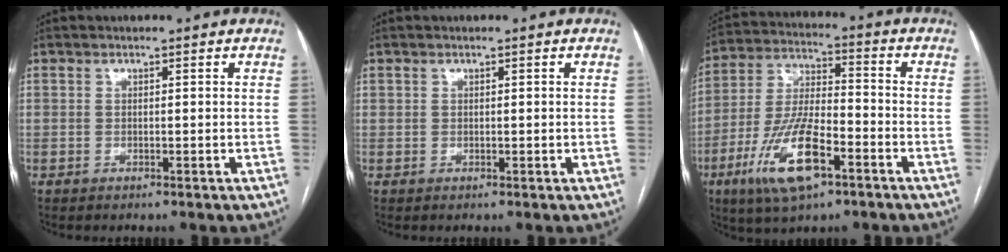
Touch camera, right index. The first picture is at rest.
{"total": 0.5, "force": [0.3, 0.4, 0.2], "torque": [-0.001, 0.003, 0.007]}
{"total": 14.3, "force": [-6.8, 4.4, 11.8], "torque": [-0.245, -0.004, -0.119]}